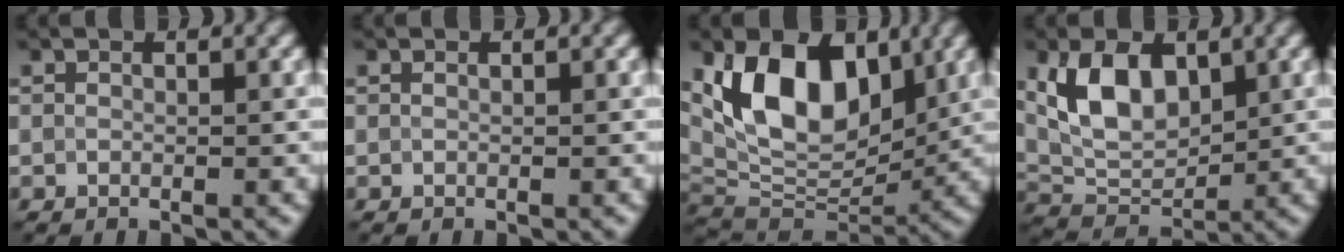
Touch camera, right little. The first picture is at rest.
{"total": 0.0}
{"total": 11.0, "force": [3.9, 6.5, 7.9], "torque": [-0.142, -0.006, 0.066]}
{"total": 6.5, "force": [2.1, 3.8, 4.9], "torque": [-0.090, 0.000, 0.039]}